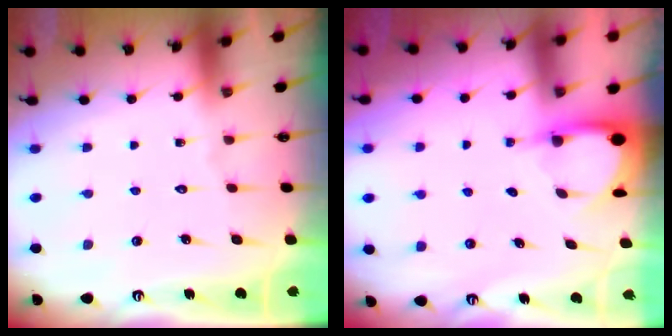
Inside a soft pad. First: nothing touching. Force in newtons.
{"total": 3.4, "press": 3.4, "slide": 0.2}